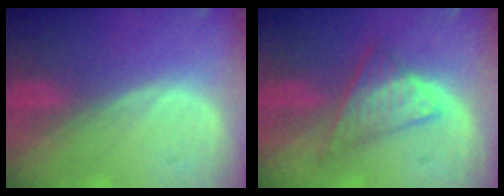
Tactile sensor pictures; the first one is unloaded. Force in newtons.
{"total": 6.9, "press": 6.1, "slide": 3.2}